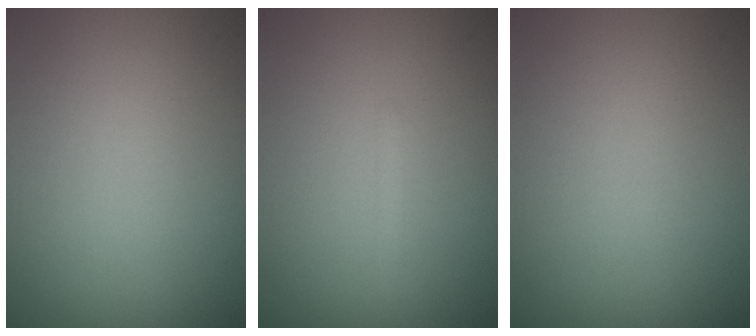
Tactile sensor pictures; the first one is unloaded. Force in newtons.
{"total": 0.7, "press": 0.7, "slide": 0.1}
{"total": 0.0}